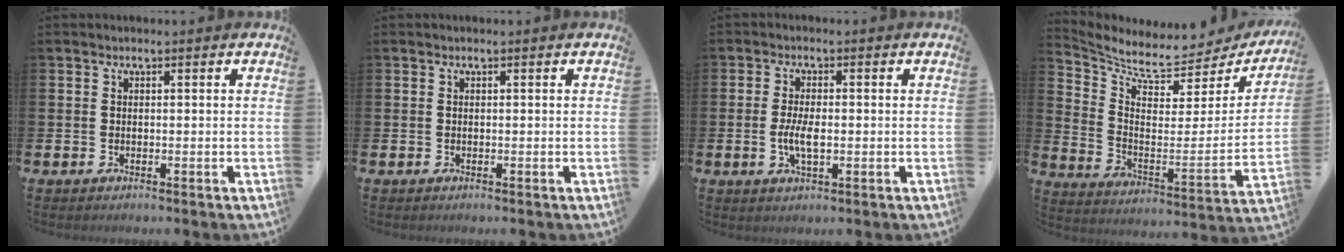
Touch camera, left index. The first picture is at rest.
{"total": 0.0}
{"total": 3.9, "force": [-0.7, 1.5, 3.5], "torque": [-0.068, 0.000, -0.017]}
{"total": 6.7, "force": [6.0, 2.2, 2.2], "torque": [-0.074, -0.059, 0.098]}